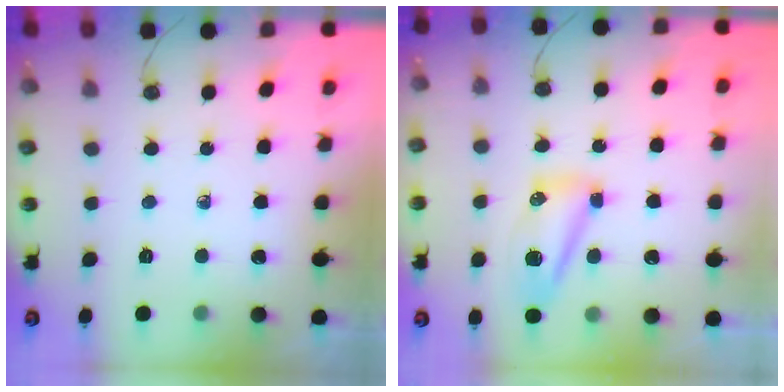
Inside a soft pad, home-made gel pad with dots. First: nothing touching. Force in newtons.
{"total": 13.3, "press": 11.6, "slide": 6.6}